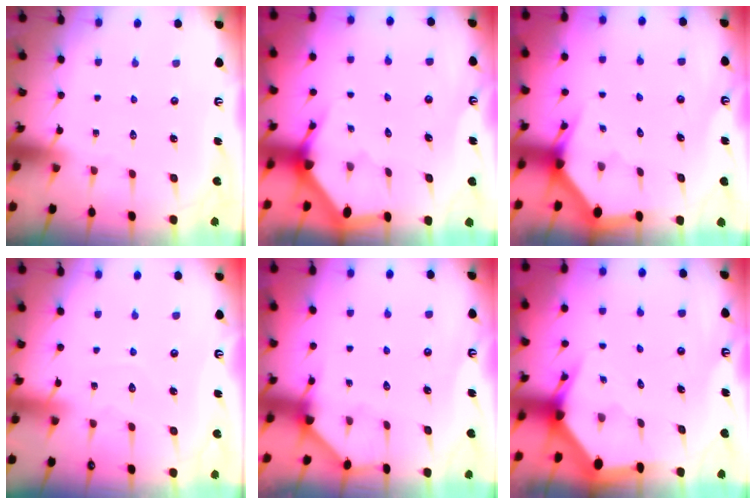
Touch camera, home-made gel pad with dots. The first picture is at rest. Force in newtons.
{"total": 3.0, "press": 3.0, "slide": 0.1}
{"total": 2.6, "press": 2.6, "slide": 0.2}
{"total": 3.3, "press": 3.3, "slide": 0.3}
{"total": 2.9, "press": 2.9, "slide": 0.2}
{"total": 3.7, "press": 3.7, "slide": 0.4}